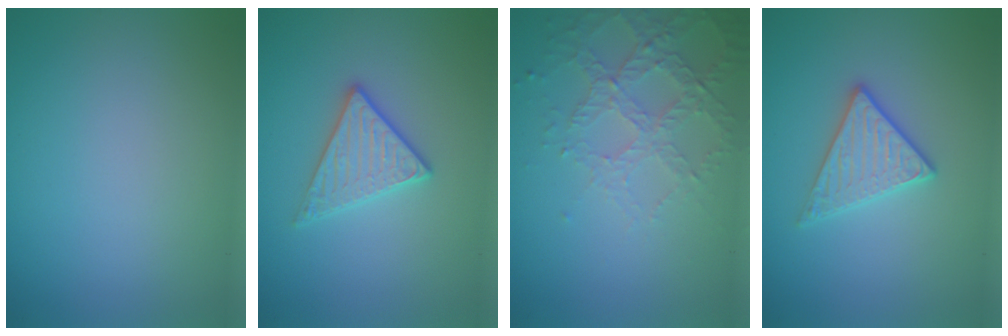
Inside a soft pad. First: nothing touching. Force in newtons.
{"total": 2.8, "press": 2.7, "slide": 0.8}
{"total": 4.1, "press": 3.0, "slide": 2.9}
{"total": 2.8, "press": 2.7, "slide": 0.8}